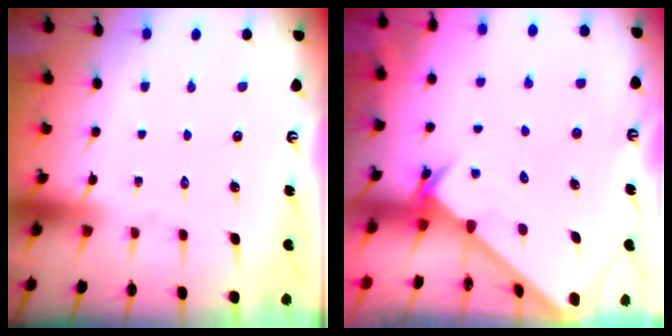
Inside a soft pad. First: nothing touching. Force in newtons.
{"total": 2.4, "press": 2.4, "slide": 0.2}